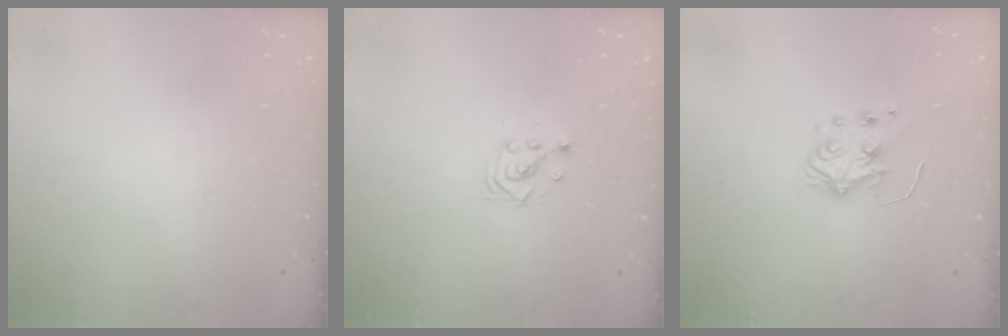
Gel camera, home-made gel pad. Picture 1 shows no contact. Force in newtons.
{"total": 2.9, "press": 2.9, "slide": 0.3}
{"total": 5.9, "press": 5.9, "slide": 0.6}